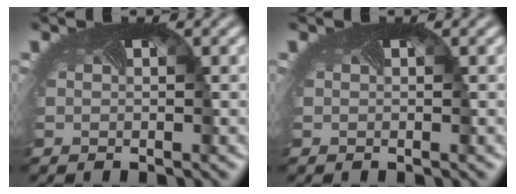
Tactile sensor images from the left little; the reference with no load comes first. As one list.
[{"total": 0.0}]